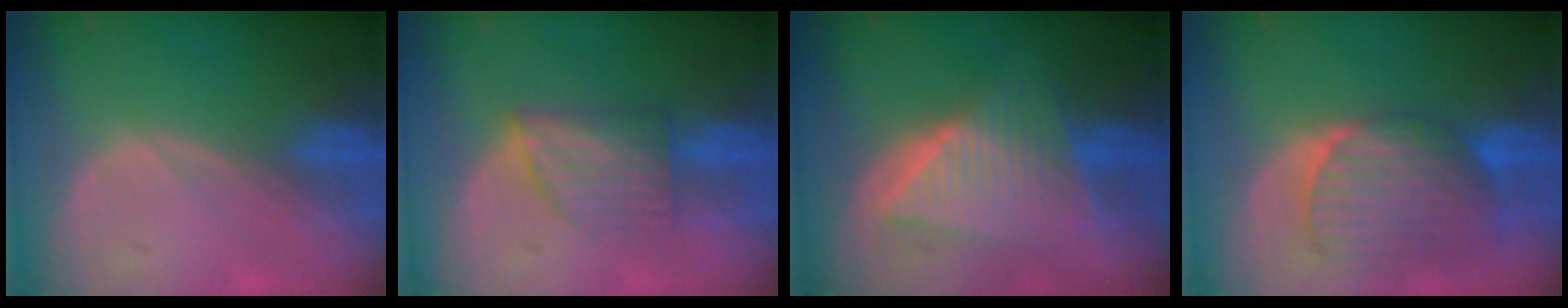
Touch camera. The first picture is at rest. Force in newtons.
{"total": 6.0, "press": 5.6, "slide": 2.2}
{"total": 9.2, "press": 9.2, "slide": 0.5}
{"total": 9.1, "press": 8.4, "slide": 3.5}